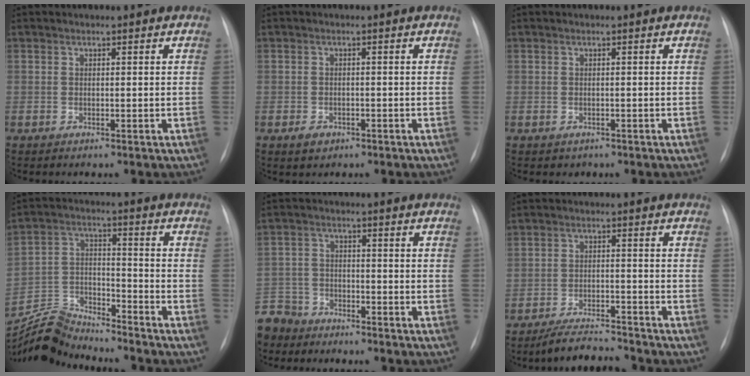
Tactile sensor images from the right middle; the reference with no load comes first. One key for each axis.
{"total": 2.1, "fx": -1.2, "fy": 1.5, "fz": 0.9, "tx": -0.015, "ty": 0.002, "tz": -0.010}
{"total": 1.1, "fx": -0.6, "fy": 0.9, "fz": 0.1, "tx": -0.005, "ty": 0.002, "tz": -0.004}
{"total": 10.0, "fx": -10.0, "fy": -0.1, "fz": -0.4, "tx": -0.002, "ty": 0.034, "tz": -0.189}
{"total": 11.3, "fx": -9.4, "fy": 5.7, "fz": 2.5, "tx": -0.080, "ty": 0.002, "tz": -0.171}
{"total": 5.8, "fx": -5.6, "fy": 0.4, "fz": 1.4, "tx": -0.027, "ty": -0.014, "tz": -0.097}